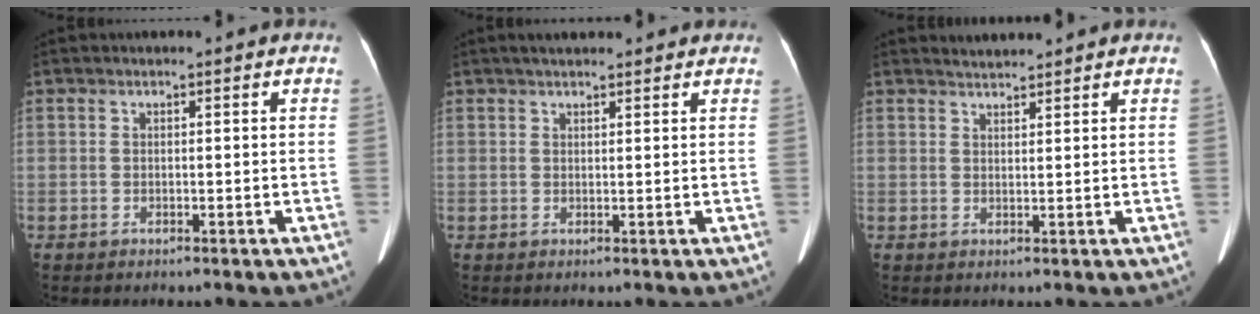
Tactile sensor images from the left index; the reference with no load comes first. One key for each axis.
{"total": 5.2, "fx": 4.3, "fy": 1.4, "fz": 2.5, "tx": -0.031, "ty": 0.033, "tz": 0.059}
{"total": 1.7, "fx": 1.7, "fy": 0.2, "fz": 0.1, "tx": -0.010, "ty": 0.010, "tz": 0.034}